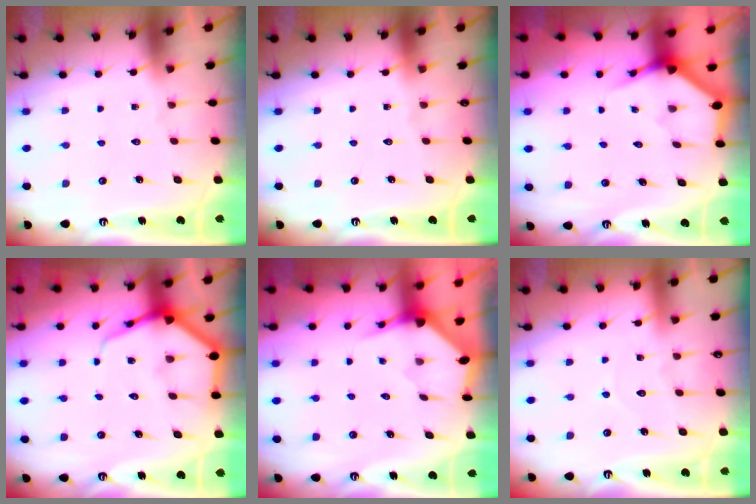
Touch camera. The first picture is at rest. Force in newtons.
{"total": 0.0}
{"total": 3.6, "press": 3.6, "slide": 0.2}
{"total": 6.6, "press": 6.5, "slide": 0.6}
{"total": 3.1, "press": 3.1, "slide": 0.2}
{"total": 3.0, "press": 3.0, "slide": 0.3}